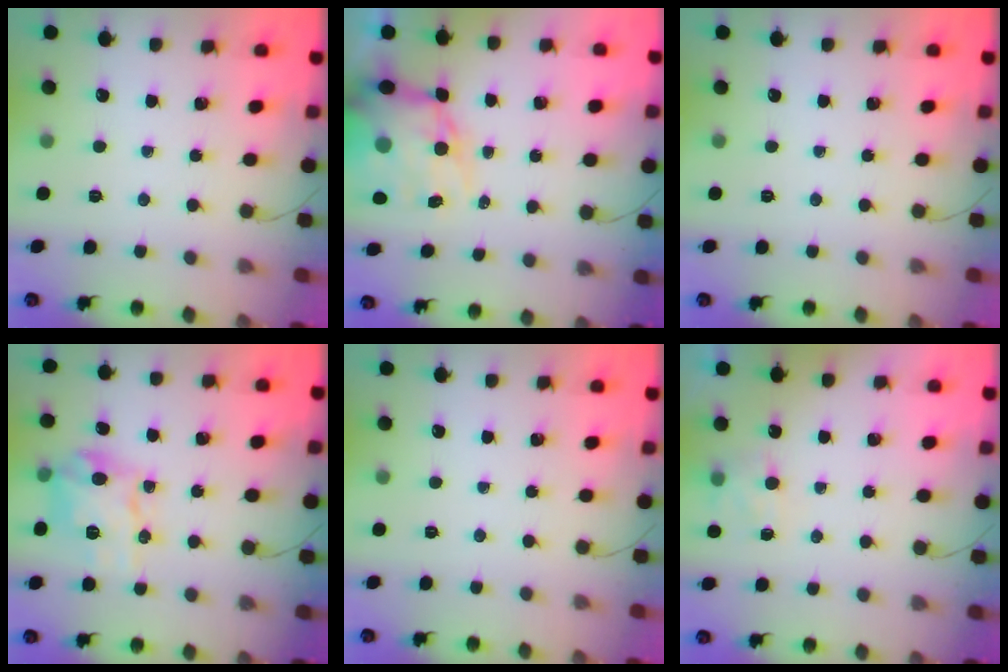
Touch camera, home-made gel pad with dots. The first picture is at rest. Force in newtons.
{"total": 15.6, "press": 15.2, "slide": 3.8}
{"total": 0.0}
{"total": 12.5, "press": 12.4, "slide": 1.6}
{"total": 0.0}
{"total": 6.3, "press": 6.1, "slide": 1.6}